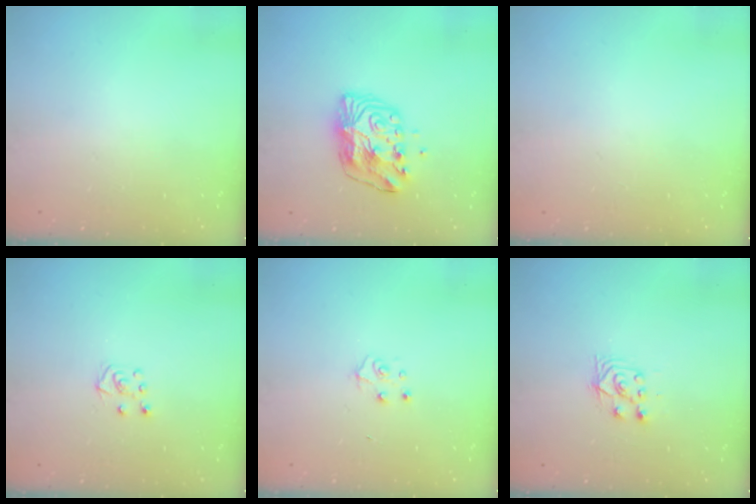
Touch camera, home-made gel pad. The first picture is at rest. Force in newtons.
{"total": 10.2, "press": 10.2, "slide": 0.6}
{"total": 0.0}
{"total": 5.3, "press": 5.3, "slide": 0.6}
{"total": 5.1, "press": 5.1, "slide": 0.5}
{"total": 4.4, "press": 4.2, "slide": 1.0}